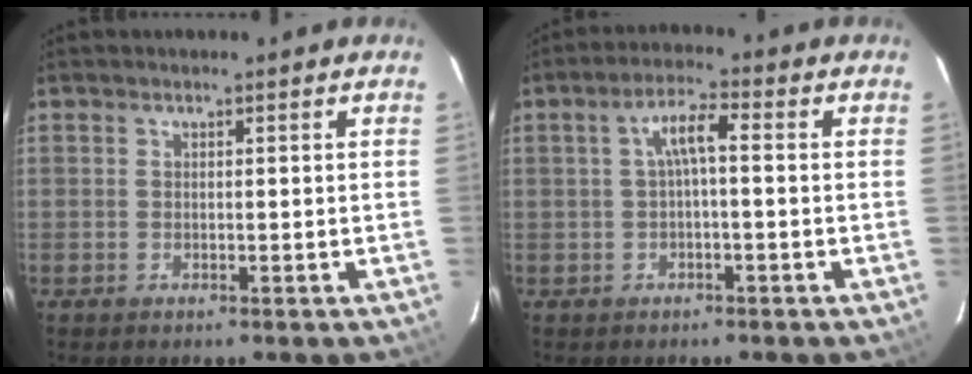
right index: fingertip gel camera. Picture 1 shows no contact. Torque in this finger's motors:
{"motor_torque": [0.38, 0.03, 0.25, 0.09]}